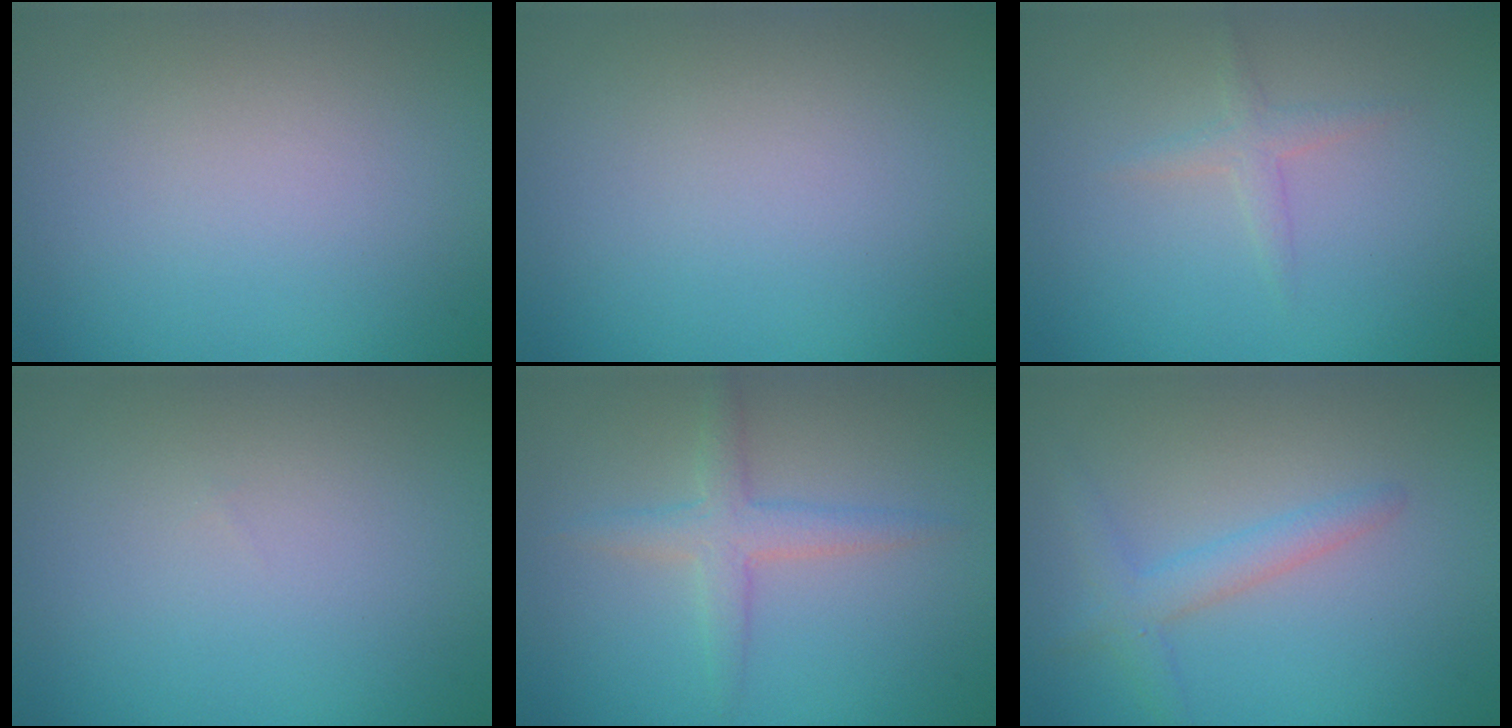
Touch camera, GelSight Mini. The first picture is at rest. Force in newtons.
{"total": 0.0}
{"total": 1.3, "press": 1.3, "slide": 0.1}
{"total": 0.0}
{"total": 2.7, "press": 2.7, "slide": 0.1}
{"total": 2.4, "press": 2.4, "slide": 0.1}